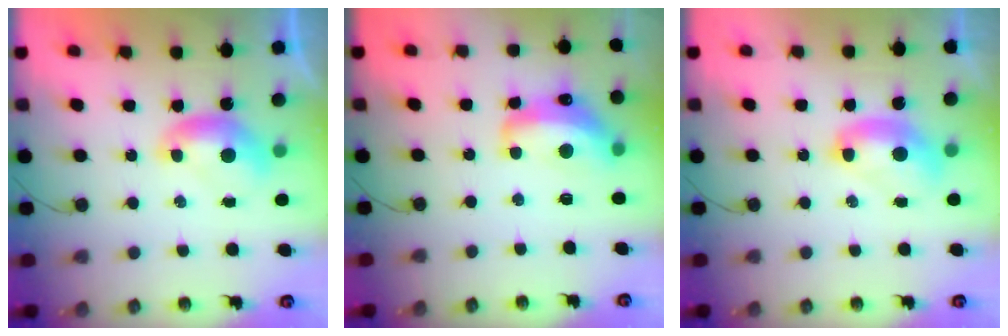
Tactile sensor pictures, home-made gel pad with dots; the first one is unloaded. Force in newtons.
{"total": 8.3, "press": 8.3, "slide": 0.9}
{"total": 2.7, "press": 2.7, "slide": 0.1}